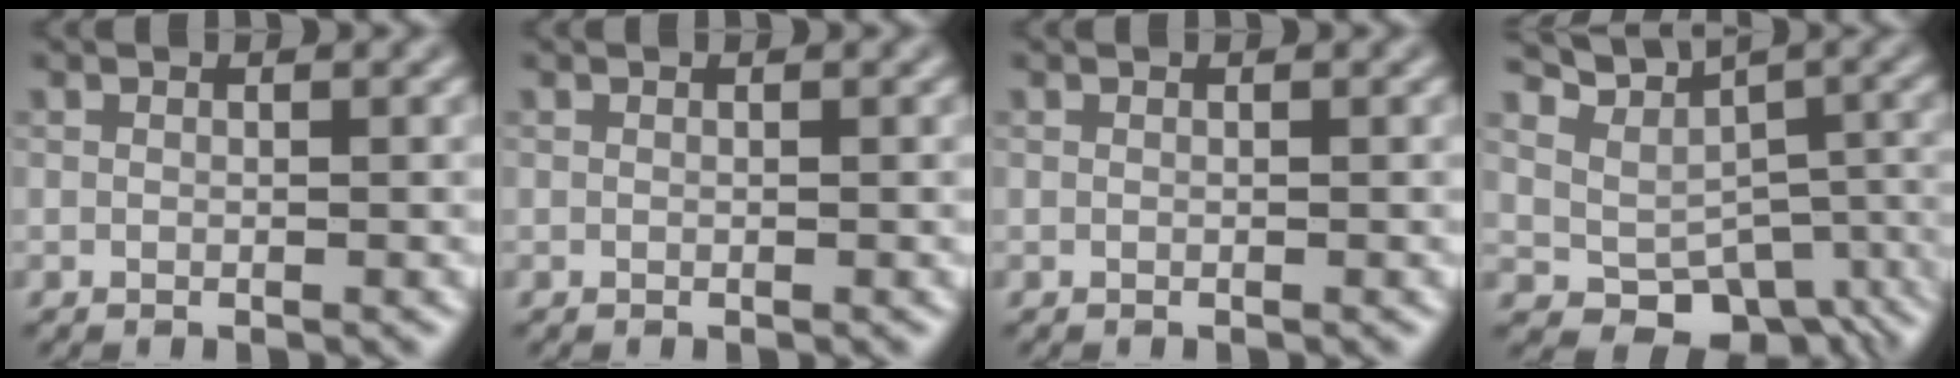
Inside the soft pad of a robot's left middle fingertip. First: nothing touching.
{"total": 0.0}
{"total": 0.0}
{"total": 5.5, "force": [0.7, 4.5, 3.2], "torque": [-0.029, -0.029, 0.028]}